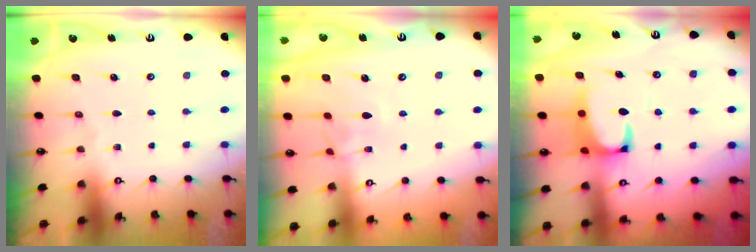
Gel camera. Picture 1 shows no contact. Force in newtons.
{"total": 2.5, "press": 2.4, "slide": 0.6}
{"total": 3.7, "press": 3.6, "slide": 1.0}